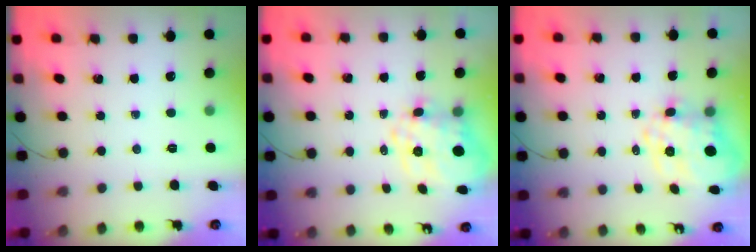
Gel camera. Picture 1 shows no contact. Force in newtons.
{"total": 4.6, "press": 4.0, "slide": 2.3}
{"total": 4.6, "press": 4.0, "slide": 2.3}